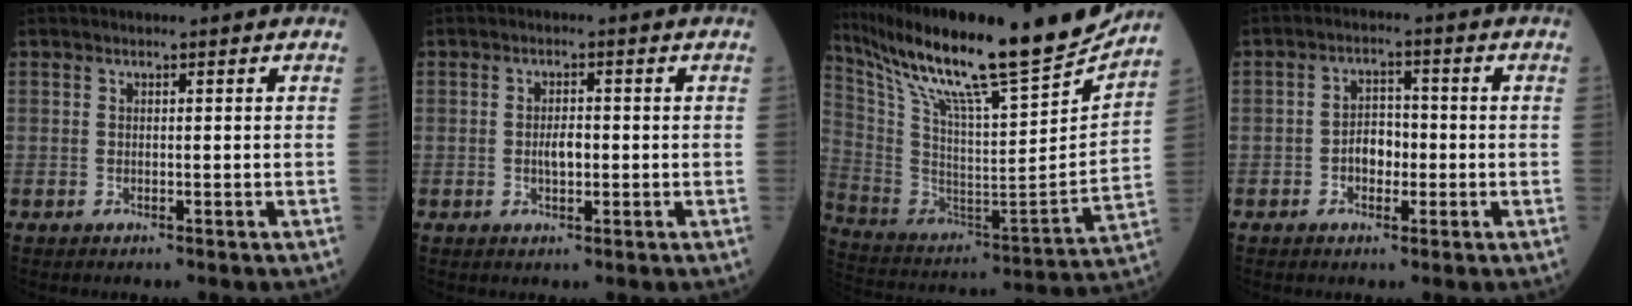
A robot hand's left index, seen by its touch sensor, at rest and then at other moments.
{"total": 2.5, "force": [-0.4, 1.1, 2.3], "torque": [-0.043, 0.001, -0.006]}
{"total": 26.7, "force": [22.5, 1.6, 14.3], "torque": [-0.268, -0.043, 0.358]}
{"total": 4.0, "force": [-1.0, 2.6, 2.9], "torque": [-0.051, 0.011, -0.021]}